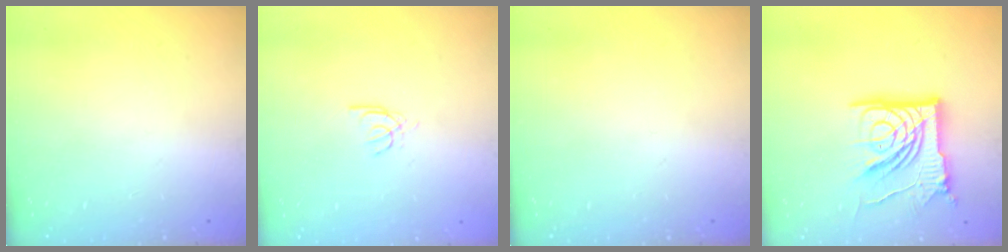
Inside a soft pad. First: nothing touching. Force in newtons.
{"total": 2.4, "press": 2.4, "slide": 0.3}
{"total": 0.0}
{"total": 19.2, "press": 19.1, "slide": 2.1}